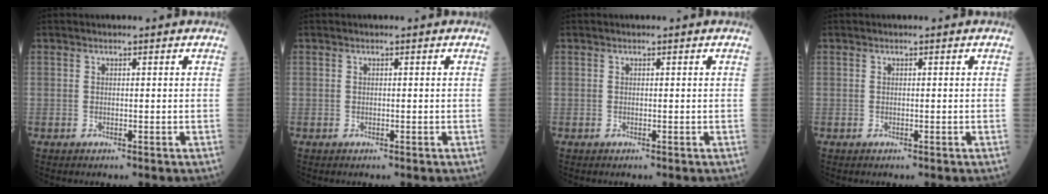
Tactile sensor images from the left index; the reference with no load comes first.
{"total": 0.0}
{"total": 0.0}
{"total": 0.0}